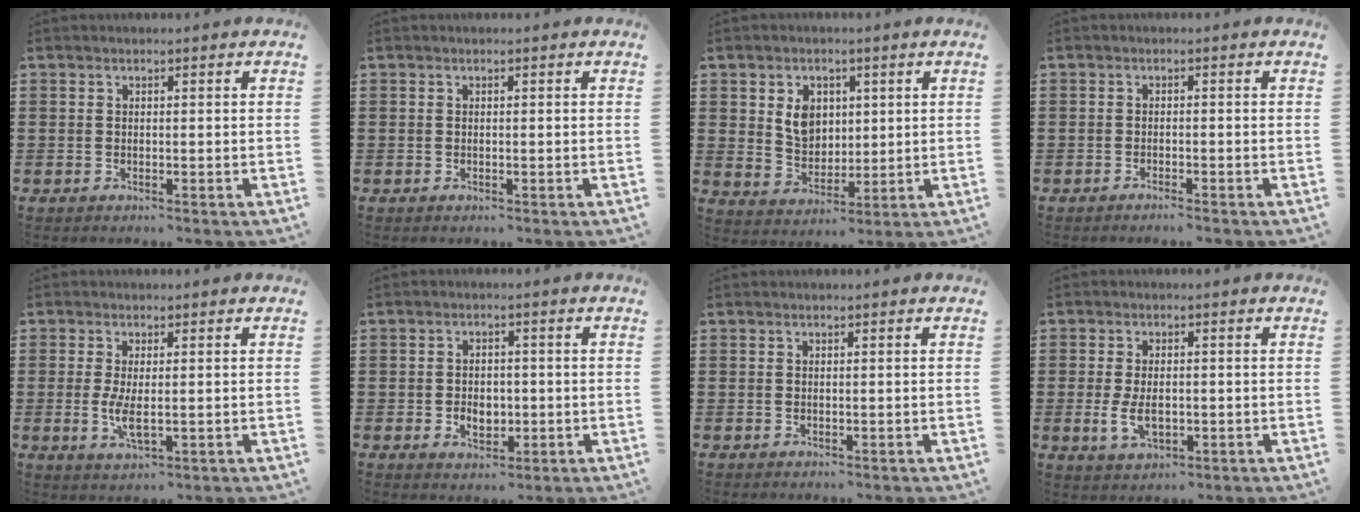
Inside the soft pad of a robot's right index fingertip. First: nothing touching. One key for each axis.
{"total": 0.0}
{"total": 5.9, "fx": 1.8, "fy": 4.6, "fz": 3.2, "tx": -0.071, "ty": 0.013, "tz": 0.029}
{"total": 1.1, "fx": -1.0, "fy": 0.0, "fz": 0.4, "tx": -0.009, "ty": -0.001, "tz": -0.019}
{"total": 4.0, "fx": -0.2, "fy": 1.2, "fz": 3.8, "tx": -0.085, "ty": -0.005, "tz": -0.007}
{"total": 3.4, "fx": -0.7, "fy": 2.4, "fz": 2.2, "tx": -0.039, "ty": 0.001, "tz": -0.016}
{"total": 0.0}
{"total": 4.3, "fx": -0.6, "fy": 2.3, "fz": 3.6, "tx": -0.083, "ty": -0.005, "tz": -0.011}